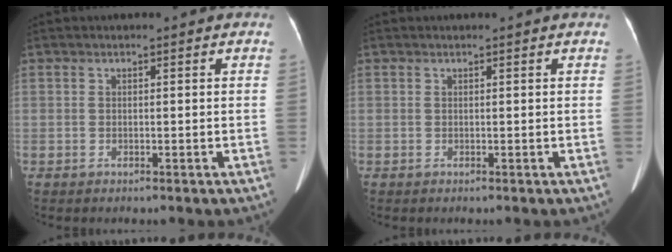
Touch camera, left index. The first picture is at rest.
{"total": 0.7, "force": [0.6, 0.0, 0.3], "torque": [-0.005, 0.007, 0.011]}